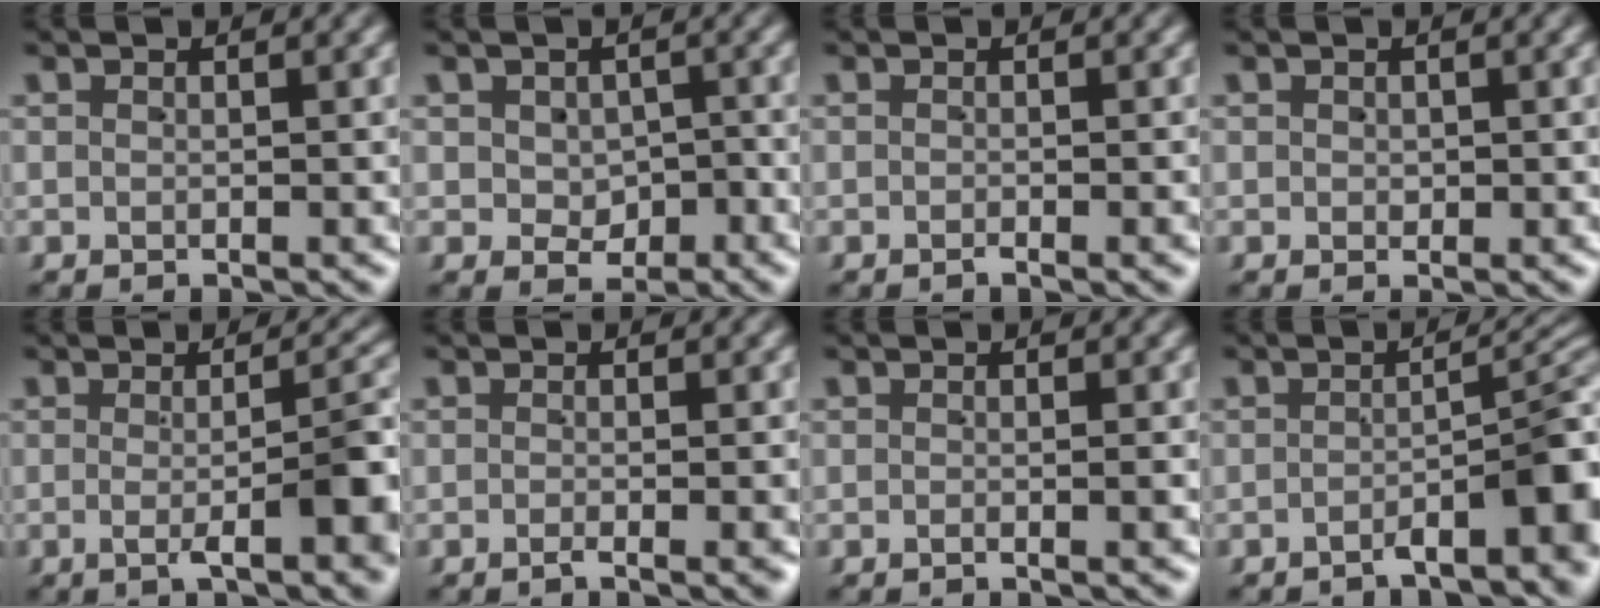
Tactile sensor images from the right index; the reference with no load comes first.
{"total": 2.7, "force": [-0.1, 2.4, 1.3], "torque": [-0.004, -0.012, 0.006]}
{"total": 0.7, "force": [-0.6, 0.0, 0.4], "torque": [0.000, 0.002, -0.013]}
{"total": 0.6, "force": [0.0, 0.5, 0.2], "torque": [-0.004, -0.007, 0.005]}
{"total": 6.3, "force": [-1.7, 1.1, 6.0], "torque": [-0.083, -0.004, -0.024]}
{"total": 1.5, "force": [-0.8, 0.0, 1.2], "torque": [-0.011, 0.003, -0.018]}
{"total": 0.5, "force": [-0.2, -0.1, 0.5], "torque": [-0.004, 0.002, -0.007]}
{"total": 7.4, "force": [-3.8, 2.2, 5.9], "torque": [-0.057, -0.001, -0.058]}